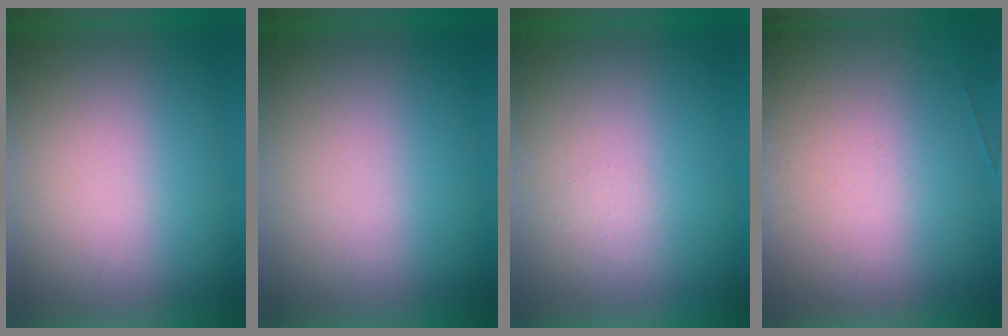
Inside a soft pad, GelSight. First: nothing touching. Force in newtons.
{"total": 0.0}
{"total": 1.3}
{"total": 4.5}